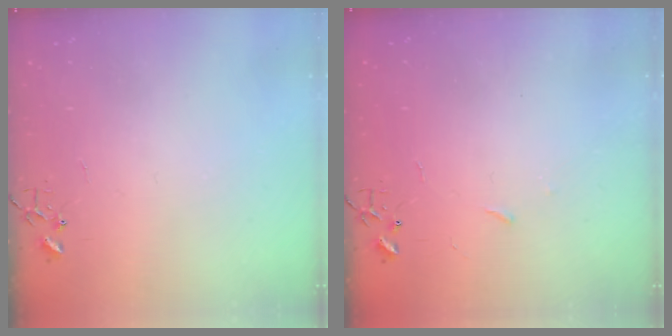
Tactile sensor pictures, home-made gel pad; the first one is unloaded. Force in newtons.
{"total": 2.6, "press": 2.5, "slide": 0.4}